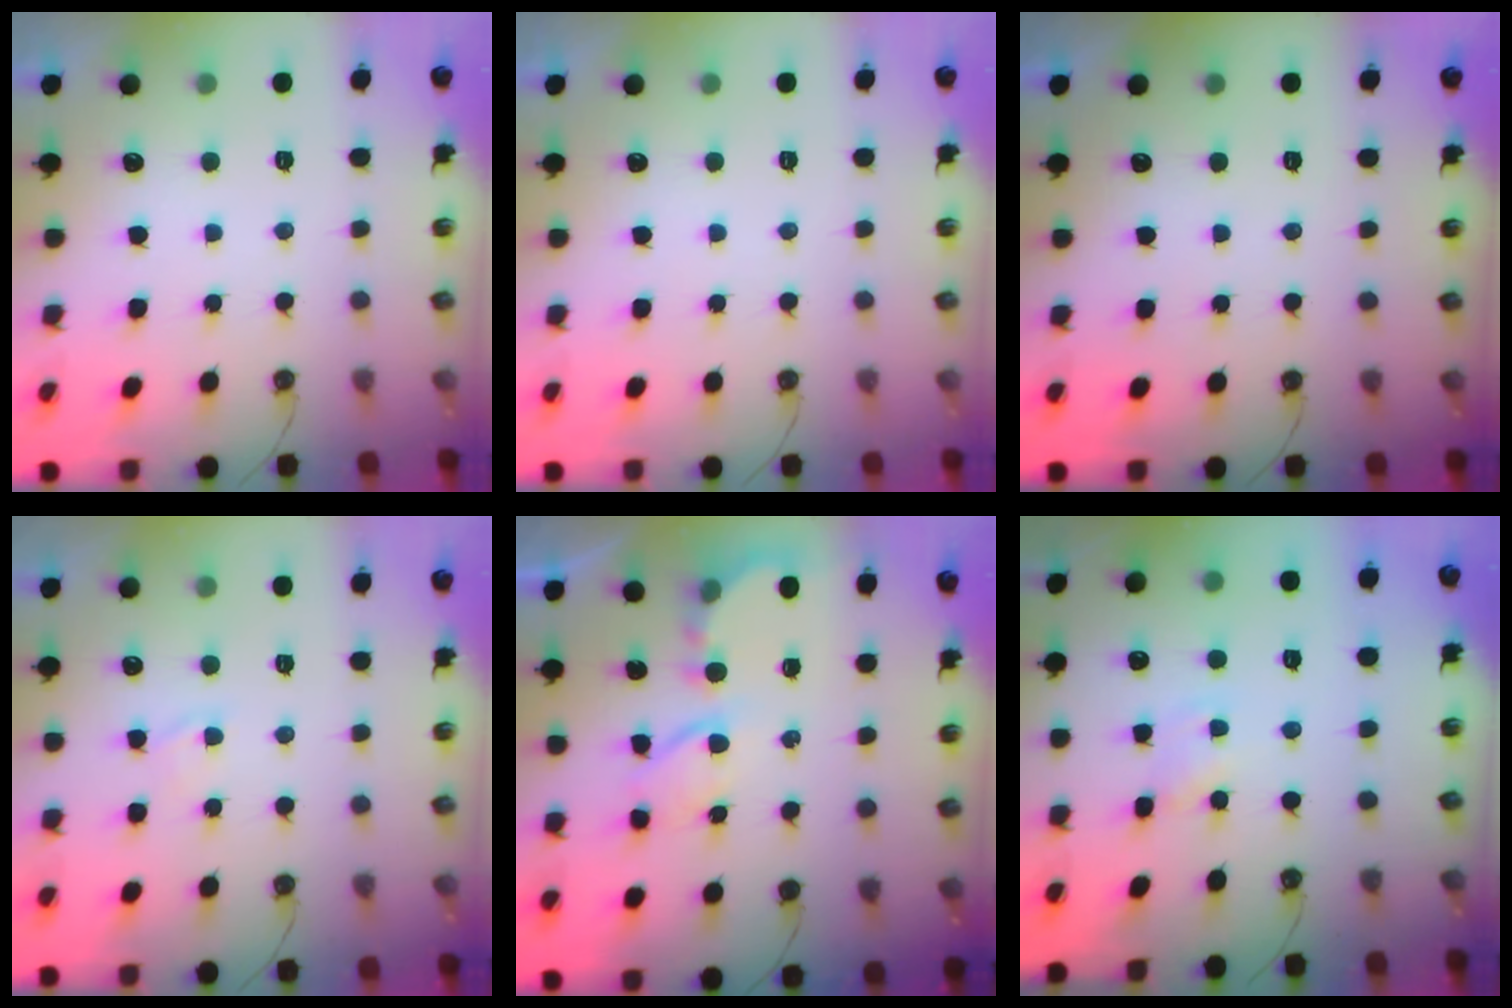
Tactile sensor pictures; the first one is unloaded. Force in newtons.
{"total": 0.0}
{"total": 0.0}
{"total": 1.5, "press": 1.5, "slide": 0.3}
{"total": 6.2, "press": 6.2, "slide": 0.5}
{"total": 1.1, "press": 1.1, "slide": 0.2}